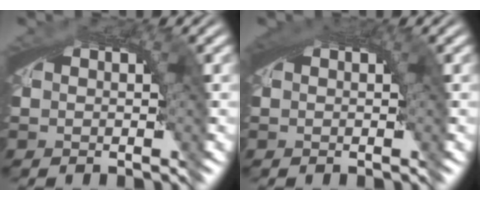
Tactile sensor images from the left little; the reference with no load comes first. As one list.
[{"total": 1.1, "force": [0.4, 0.0, 1.0], "torque": [-0.016, 0.003, 0.008]}]